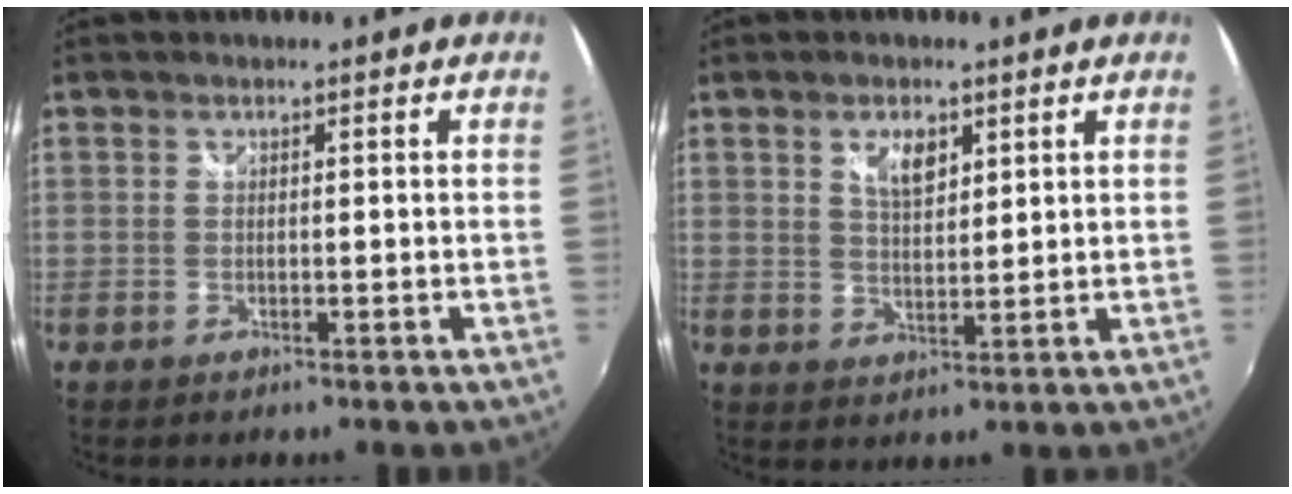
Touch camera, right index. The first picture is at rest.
{"total": 4.8, "force": [2.4, 2.4, 3.4], "torque": [-0.056, 0.003, 0.042]}